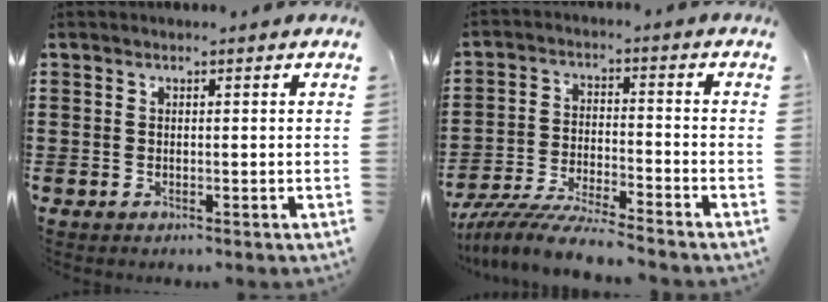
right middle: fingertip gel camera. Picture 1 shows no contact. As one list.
[{"total": 7.3, "force": [-7.0, -0.1, 2.0], "torque": [-0.043, -0.005, -0.137]}]